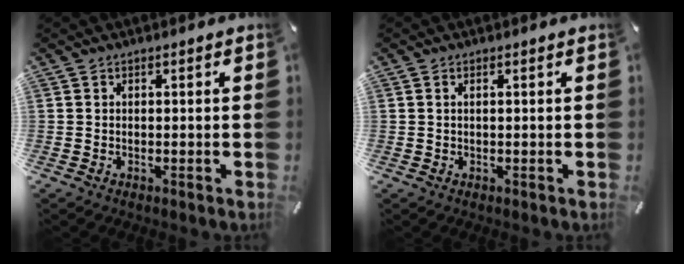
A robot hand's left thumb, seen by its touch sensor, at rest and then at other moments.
{"total": 0.8, "force": [0.1, 0.1, 0.7], "torque": [-0.014, -0.001, 0.002]}